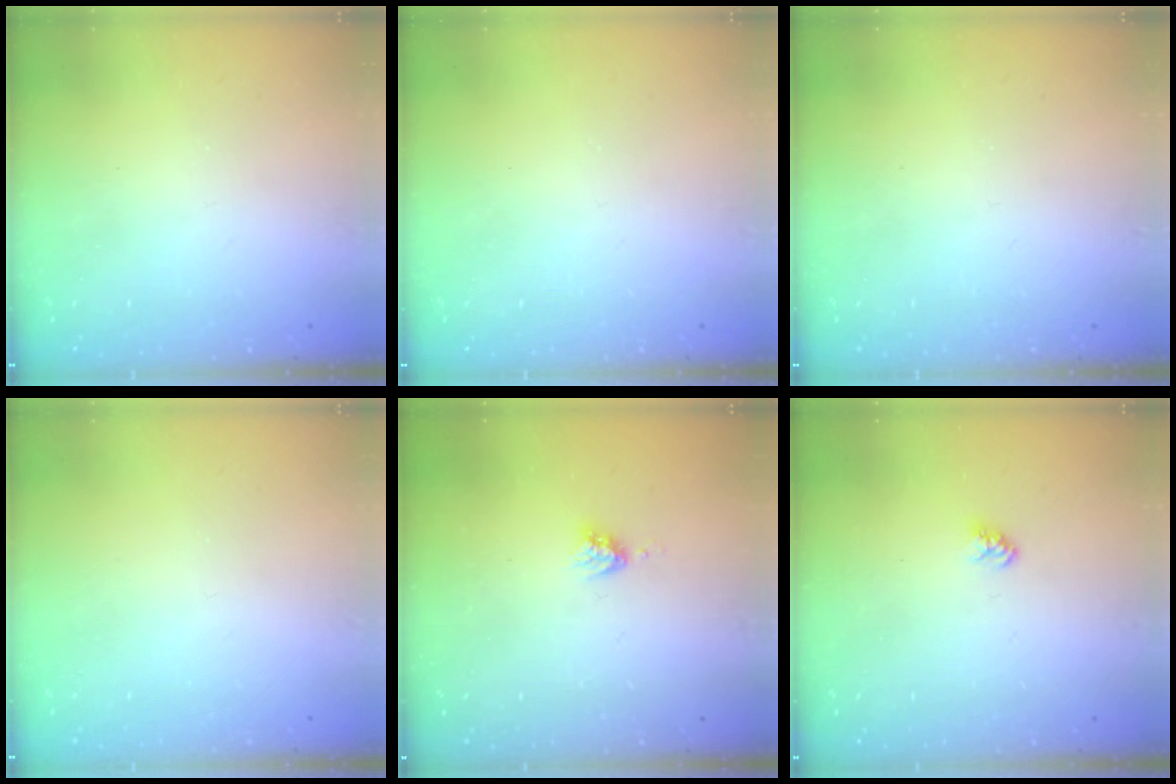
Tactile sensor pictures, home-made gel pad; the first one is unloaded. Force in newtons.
{"total": 0.0}
{"total": 0.0}
{"total": 0.0}
{"total": 3.7, "press": 3.7, "slide": 0.2}
{"total": 3.2, "press": 3.2, "slide": 0.3}